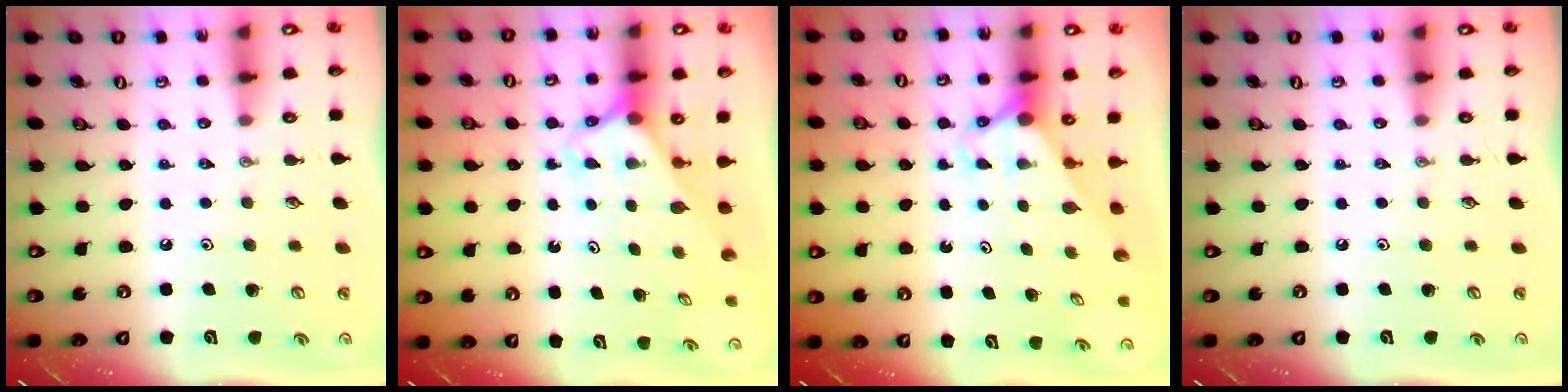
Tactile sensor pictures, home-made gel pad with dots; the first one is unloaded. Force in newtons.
{"total": 2.4, "press": 2.4, "slide": 0.2}
{"total": 2.7, "press": 2.7, "slide": 0.0}
{"total": 0.0}